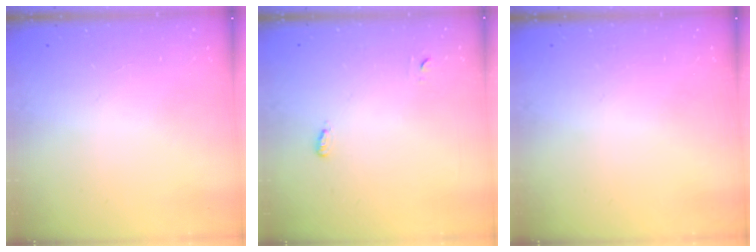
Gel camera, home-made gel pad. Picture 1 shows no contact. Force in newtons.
{"total": 3.7, "press": 3.3, "slide": 1.6}
{"total": 0.0}